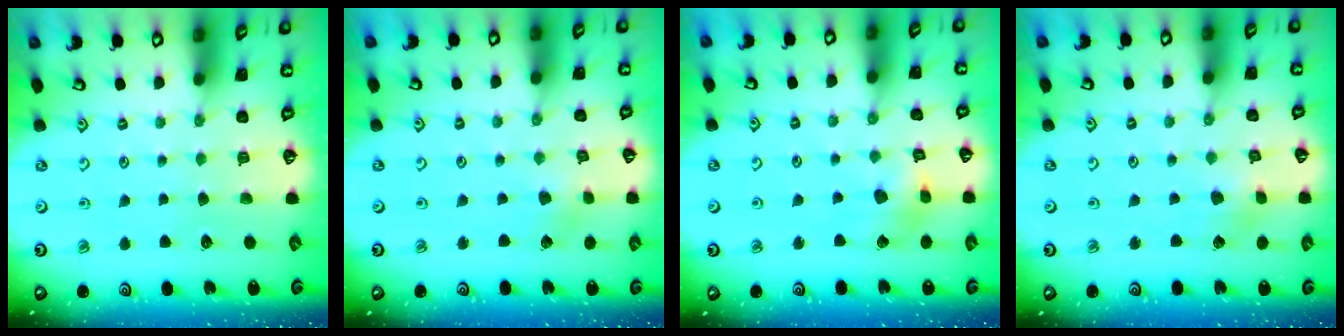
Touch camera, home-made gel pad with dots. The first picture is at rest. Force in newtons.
{"total": 2.1, "press": 2.1, "slide": 0.3}
{"total": 7.1, "press": 7.0, "slide": 0.9}
{"total": 2.9, "press": 2.9, "slide": 0.1}